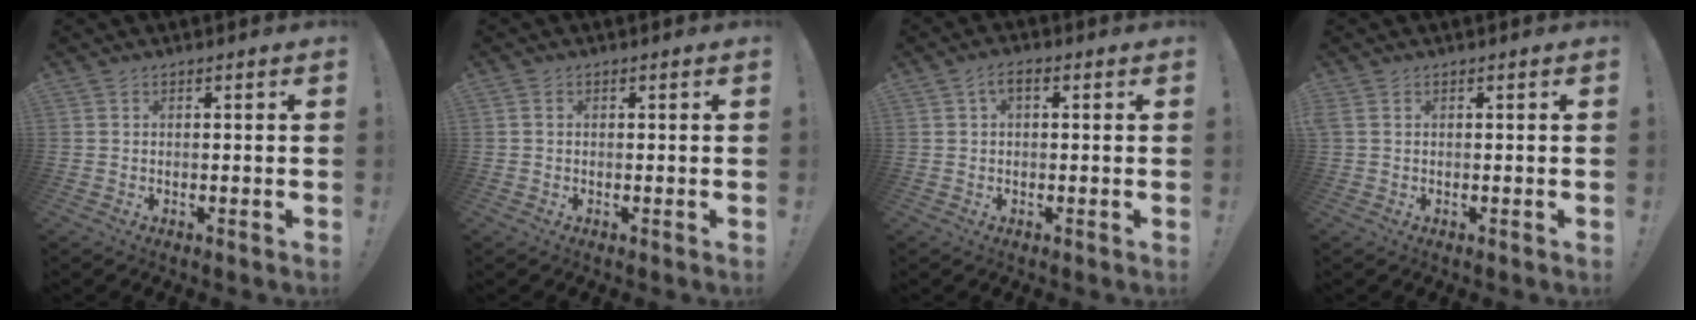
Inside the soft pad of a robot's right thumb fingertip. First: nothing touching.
{"total": 0.6, "force": [0.0, 0.5, 0.2], "torque": [-0.007, 0.005, 0.001]}
{"total": 3.1, "force": [0.5, 1.7, 2.5], "torque": [-0.040, 0.007, 0.007]}
{"total": 0.6, "force": [0.2, 0.1, 0.5], "torque": [-0.013, 0.001, 0.005]}